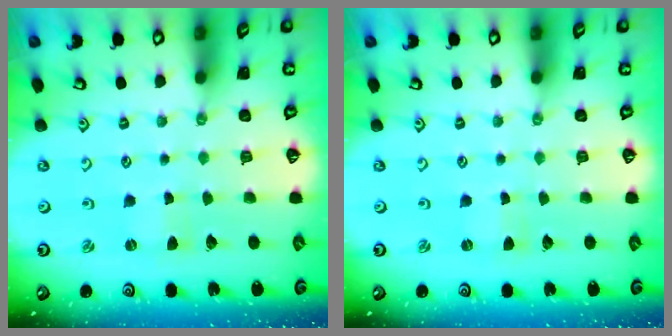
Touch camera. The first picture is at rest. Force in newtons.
{"total": 0.0}